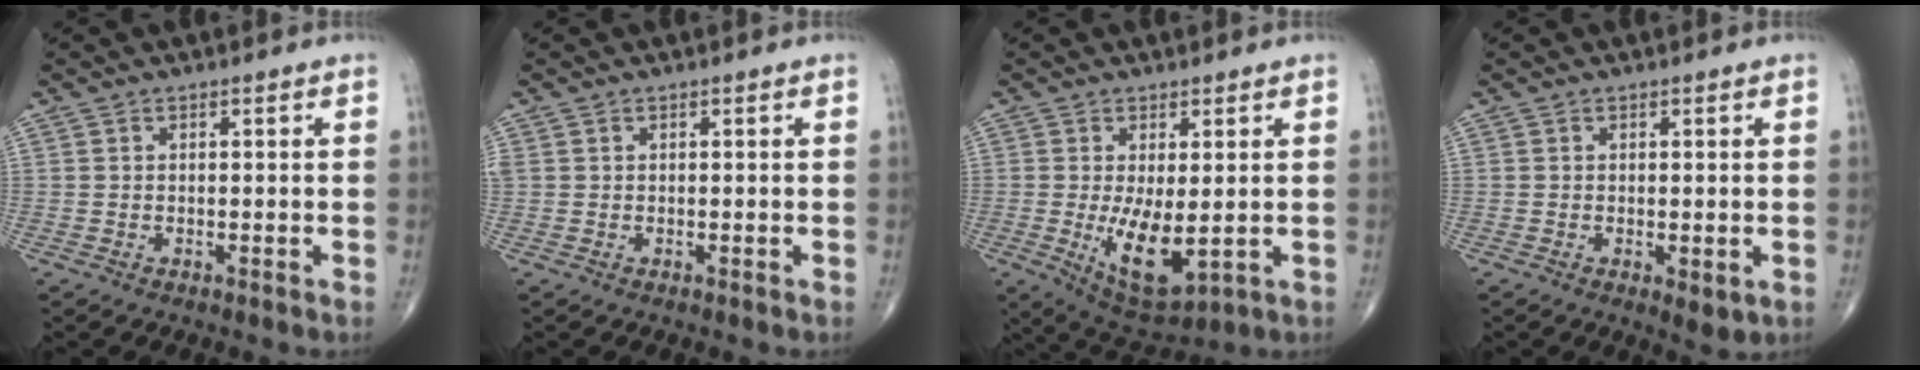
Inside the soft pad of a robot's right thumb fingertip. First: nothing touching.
{"total": 1.0, "force": [0.3, 0.9, 0.5], "torque": [-0.015, 0.009, 0.008]}
{"total": 9.3, "force": [-1.0, 3.9, 8.4], "torque": [-0.133, -0.027, -0.002]}
{"total": 2.8, "force": [-0.6, 1.2, 2.5], "torque": [-0.031, -0.009, -0.005]}